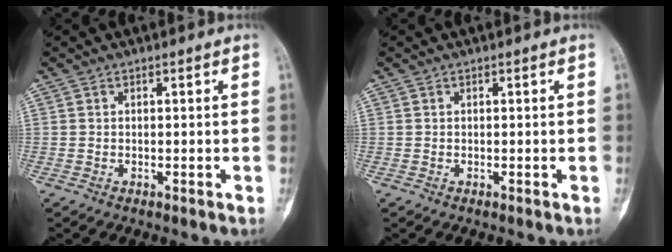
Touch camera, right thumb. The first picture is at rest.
{"total": 0.0}